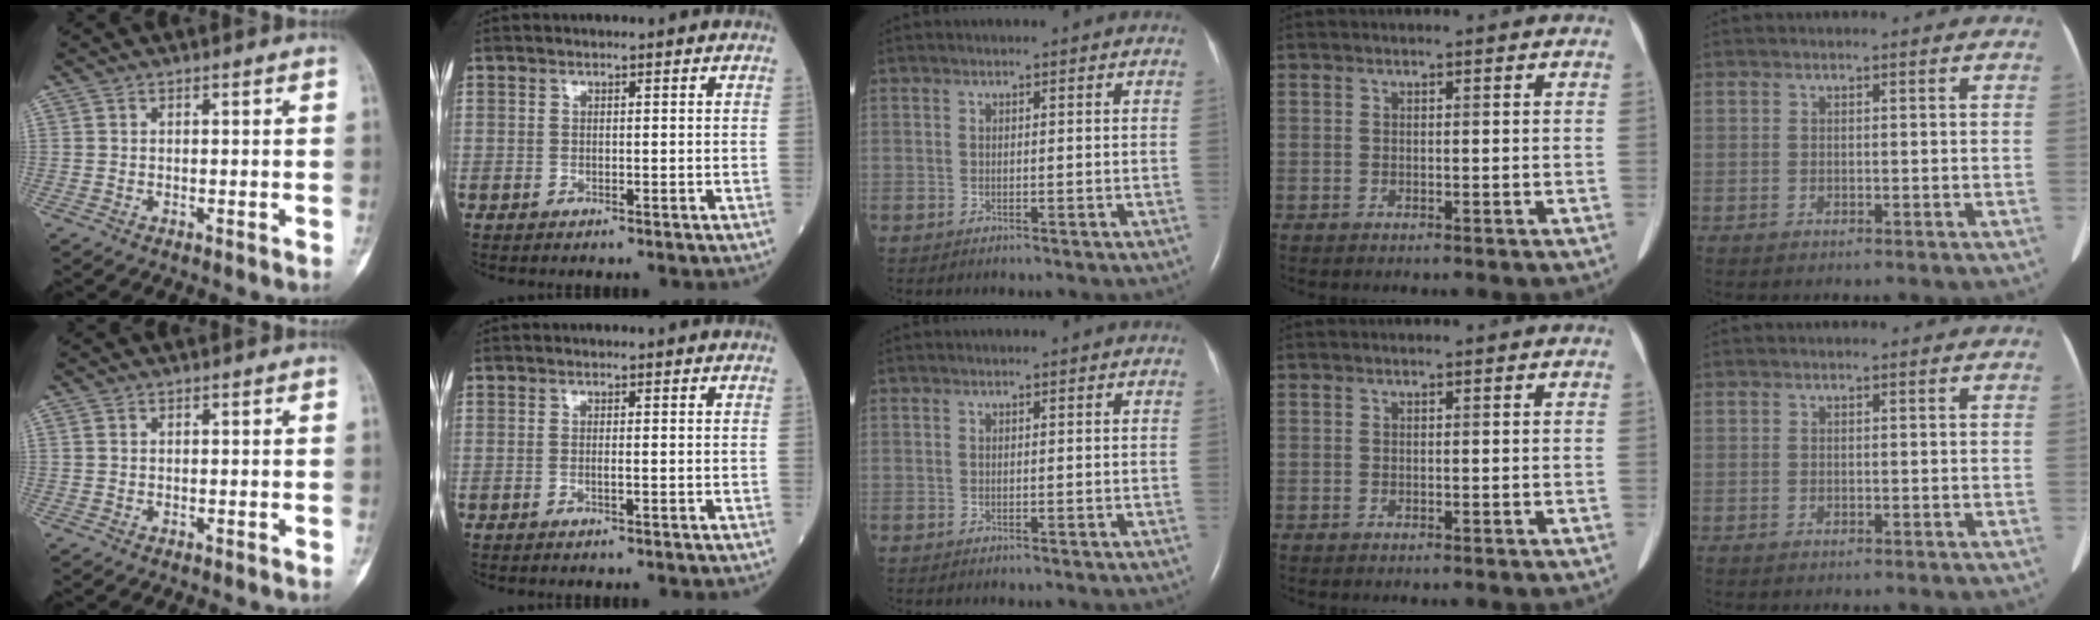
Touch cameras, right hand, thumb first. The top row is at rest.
{"thumb": {"total": 0.6, "force": [0.2, 0.4, 0.3], "torque": [-0.007, 0.005, 0.005]}, "index": {"total": 0.7, "force": [-0.3, -0.1, 0.7], "torque": [-0.016, 0.000, -0.004]}}